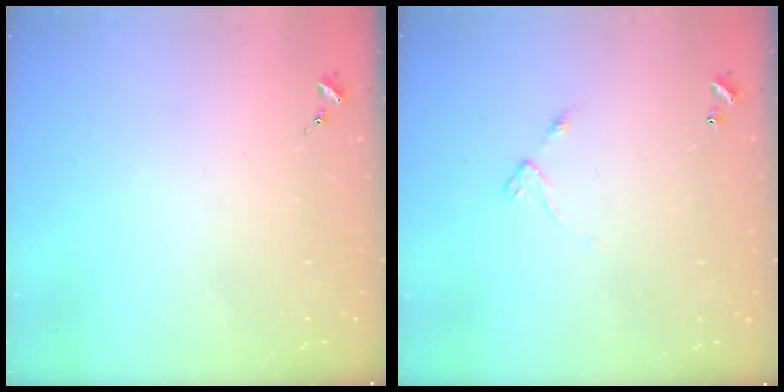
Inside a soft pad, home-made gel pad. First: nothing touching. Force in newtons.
{"total": 5.1, "press": 5.1, "slide": 0.4}